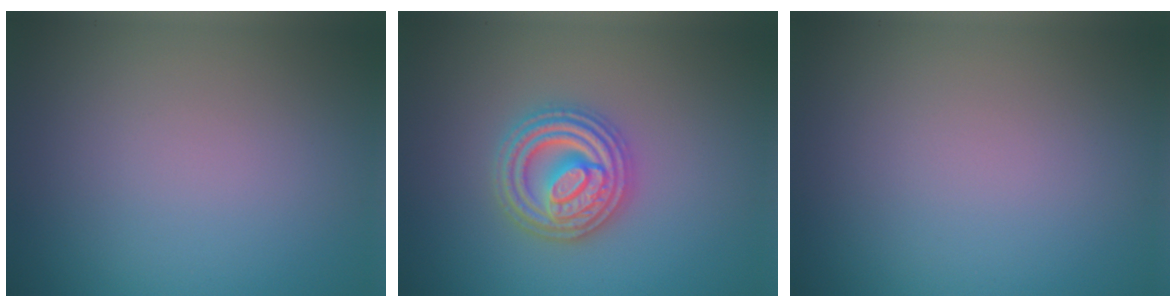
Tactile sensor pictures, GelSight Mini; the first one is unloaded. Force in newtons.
{"total": 4.9, "press": 4.9, "slide": 0.8}
{"total": 0.0}